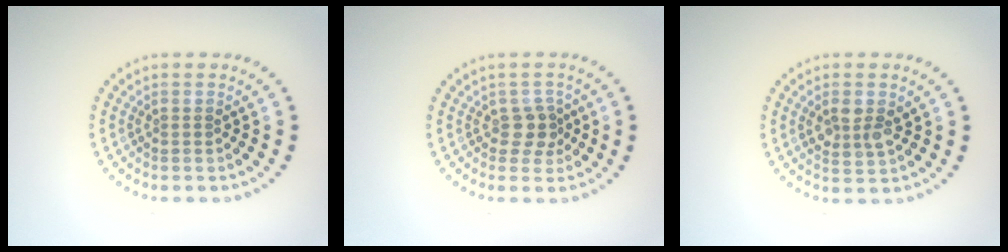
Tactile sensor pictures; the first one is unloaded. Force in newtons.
{"total": 2.0, "press": 1.6, "slide": 1.1}
{"total": 2.4, "press": 2.4, "slide": 0.4}